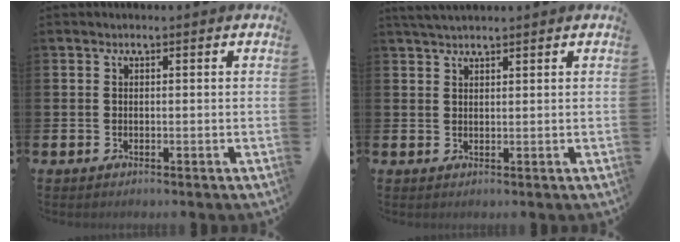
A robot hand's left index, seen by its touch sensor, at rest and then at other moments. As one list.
[{"total": 2.5, "force": [2.3, 0.4, 0.8], "torque": [-0.019, -0.002, 0.042]}]